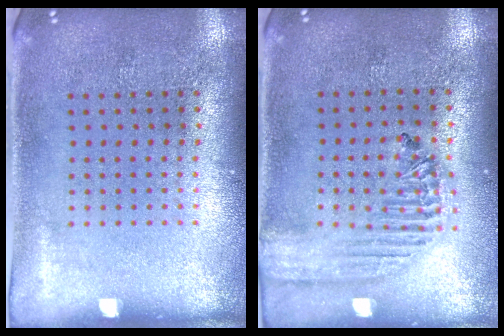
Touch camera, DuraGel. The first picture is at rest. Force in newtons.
{"total": 1.8, "press": 1.7, "slide": 0.6}